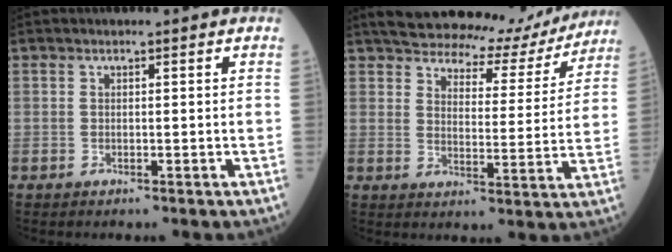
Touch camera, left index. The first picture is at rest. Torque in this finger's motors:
{"motor_torque": [0.54, -1.60, -0.28, 0.01]}